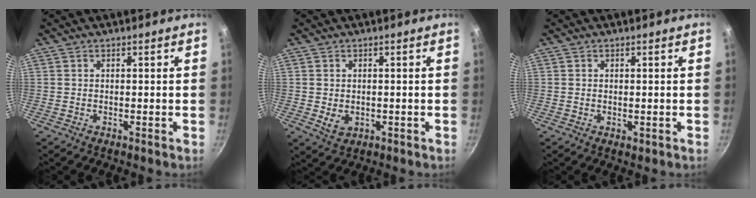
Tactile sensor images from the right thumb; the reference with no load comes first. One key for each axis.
{"total": 3.1, "fx": -0.3, "fy": 2.5, "fz": 1.9, "tx": -0.030, "ty": -0.008, "tz": 0.003}
{"total": 0.9, "fx": 0.0, "fy": 0.5, "fz": 0.7, "tx": -0.011, "ty": -0.003, "tz": -0.001}